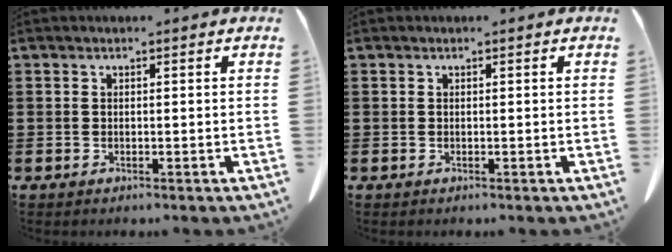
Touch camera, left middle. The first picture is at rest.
{"total": 0.0}